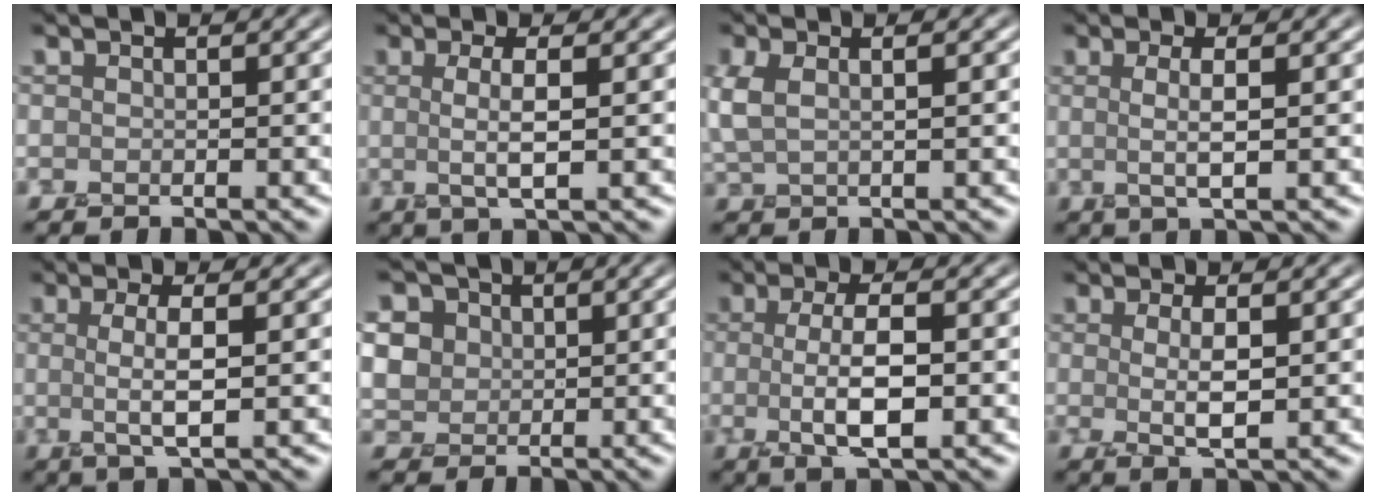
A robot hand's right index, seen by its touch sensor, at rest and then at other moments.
{"total": 2.9, "force": [0.4, 0.6, 2.8], "torque": [-0.048, 0.001, 0.009]}
{"total": 2.1, "force": [0.9, 0.7, 1.8], "torque": [-0.036, 0.014, 0.017]}
{"total": 2.5, "force": [0.4, 0.5, 2.4], "torque": [-0.041, 0.000, 0.008]}
{"total": 3.3, "force": [0.4, 0.7, 3.2], "torque": [-0.055, 0.002, 0.009]}
{"total": 6.3, "force": [2.6, 5.2, 2.3], "torque": [-0.063, 0.035, 0.040]}
{"total": 4.7, "force": [0.0, 1.5, 4.5], "torque": [-0.084, 0.003, 0.002]}
{"total": 2.6, "force": [0.4, 0.5, 2.5], "torque": [-0.049, 0.001, 0.013]}